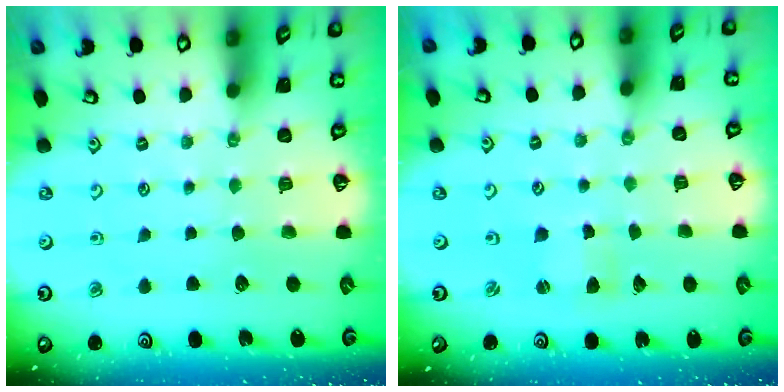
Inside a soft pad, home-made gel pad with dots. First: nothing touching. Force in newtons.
{"total": 1.6, "press": 1.6, "slide": 0.2}